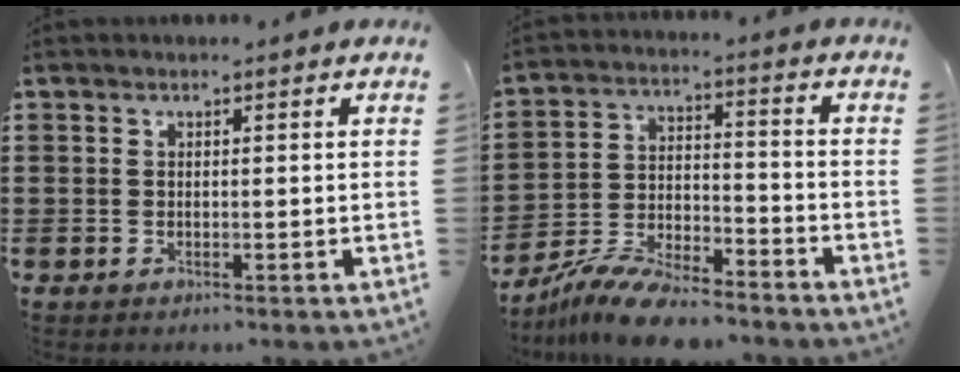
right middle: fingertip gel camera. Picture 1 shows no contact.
{"total": 9.9, "force": [-9.0, 1.5, 3.8], "torque": [-0.071, 0.021, -0.173]}